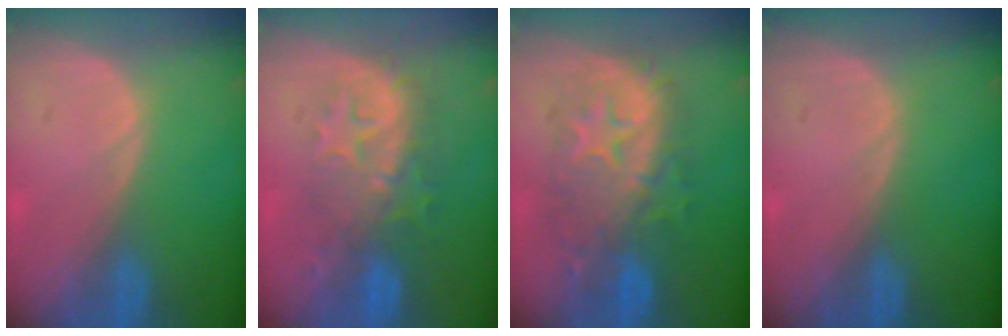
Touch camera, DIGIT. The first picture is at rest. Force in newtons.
{"total": 8.4, "press": 8.3, "slide": 1.4}
{"total": 9.6, "press": 9.6, "slide": 0.5}
{"total": 0.0}